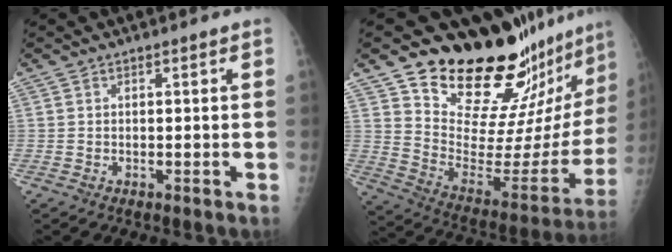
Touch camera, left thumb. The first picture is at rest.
{"total": 25.6, "force": [22.3, 6.9, 10.6], "torque": [-0.117, -0.191, 0.323]}